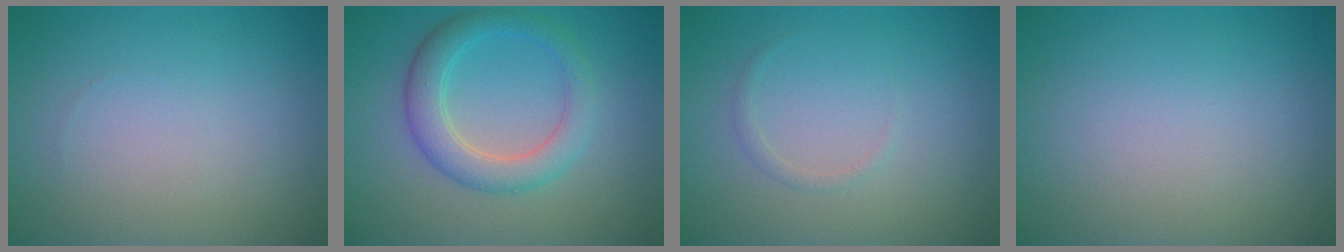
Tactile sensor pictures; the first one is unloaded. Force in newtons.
{"total": 4.0, "press": 4.0, "slide": 0.1}
{"total": 0.7, "press": 0.7, "slide": 0.1}
{"total": 0.0}